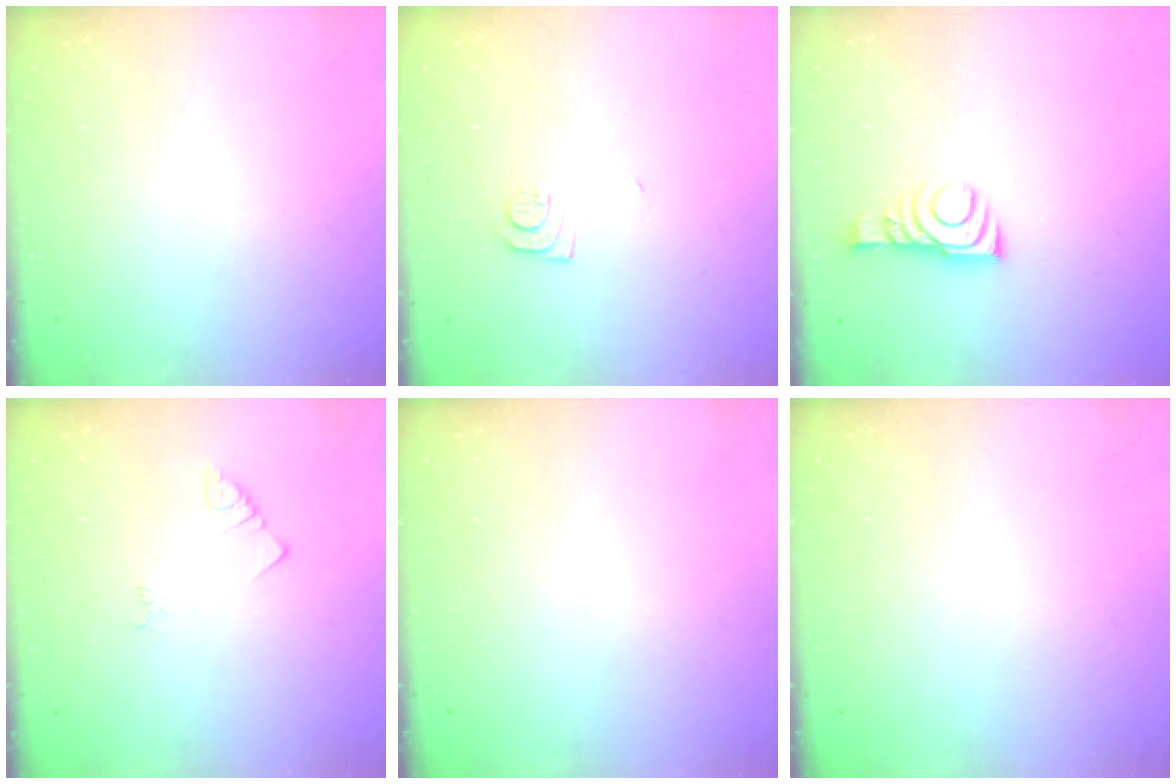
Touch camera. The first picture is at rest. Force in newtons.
{"total": 7.3, "press": 7.2, "slide": 0.8}
{"total": 9.1, "press": 9.1, "slide": 0.4}
{"total": 1.4, "press": 1.4, "slide": 0.3}
{"total": 0.0}
{"total": 0.0}